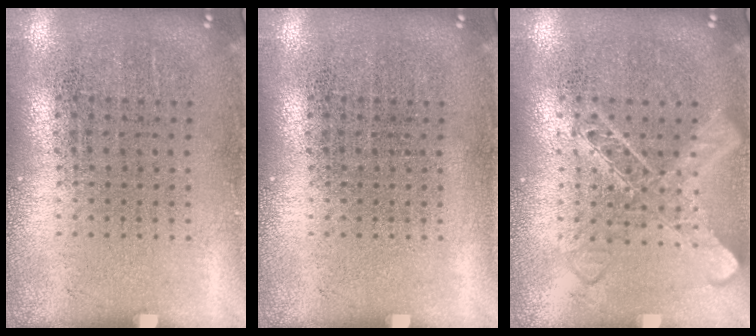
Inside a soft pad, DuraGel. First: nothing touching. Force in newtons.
{"total": 0.0}
{"total": 2.6, "press": 2.6, "slide": 0.4}